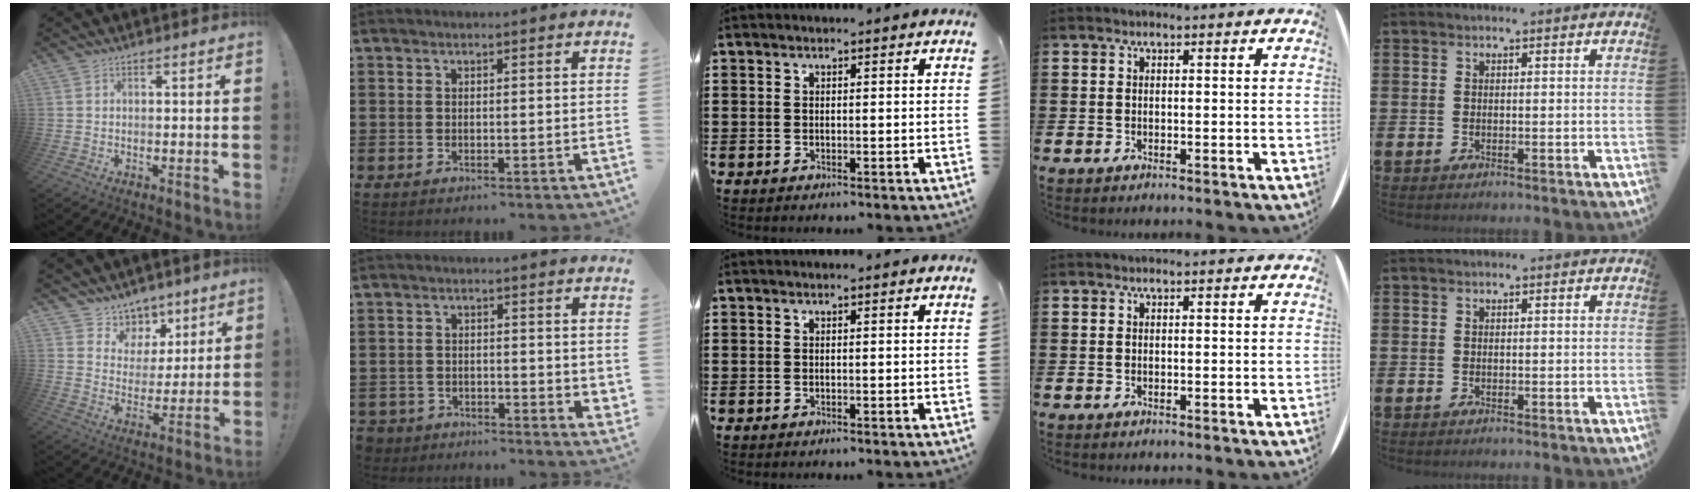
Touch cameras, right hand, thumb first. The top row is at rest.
{"thumb": {"total": 7.9, "force": [5.0, 6.1, 0.9], "torque": [-0.016, -0.045, 0.101]}, "index": {"total": 1.8, "force": [-1.2, 1.2, 0.4], "torque": [-0.014, 0.005, -0.027]}}